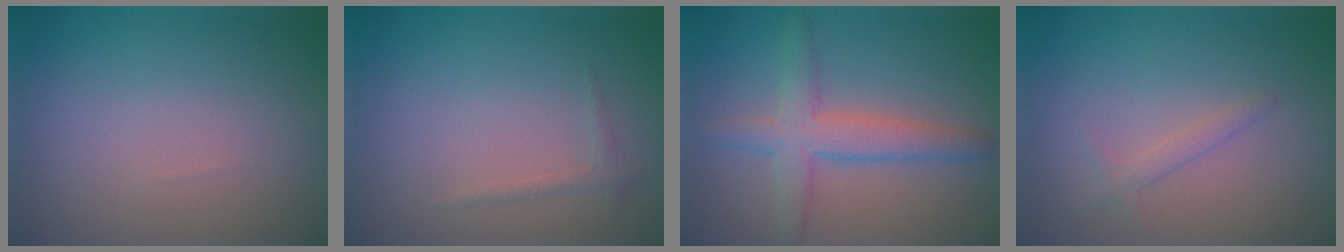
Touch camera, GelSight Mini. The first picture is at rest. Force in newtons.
{"total": 0.7, "press": 0.7, "slide": 0.1}
{"total": 3.8, "press": 3.8, "slide": 0.3}
{"total": 1.0, "press": 1.0, "slide": 0.0}